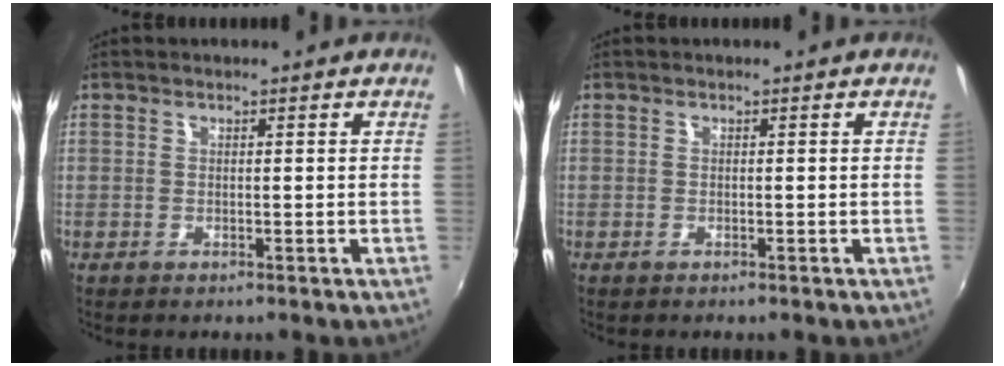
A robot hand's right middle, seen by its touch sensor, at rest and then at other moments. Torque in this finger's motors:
{"motor_torque": [0.28, -0.58, -0.11, 0.00]}